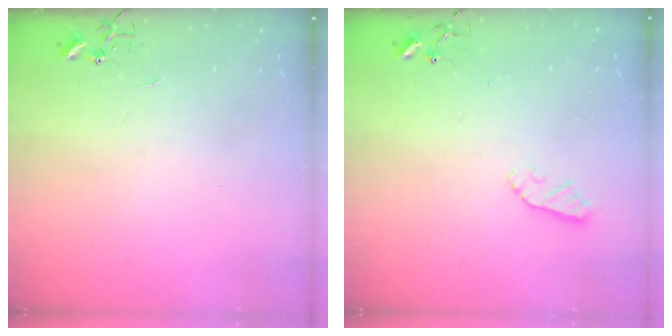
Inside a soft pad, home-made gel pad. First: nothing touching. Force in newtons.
{"total": 4.4, "press": 4.4, "slide": 0.6}